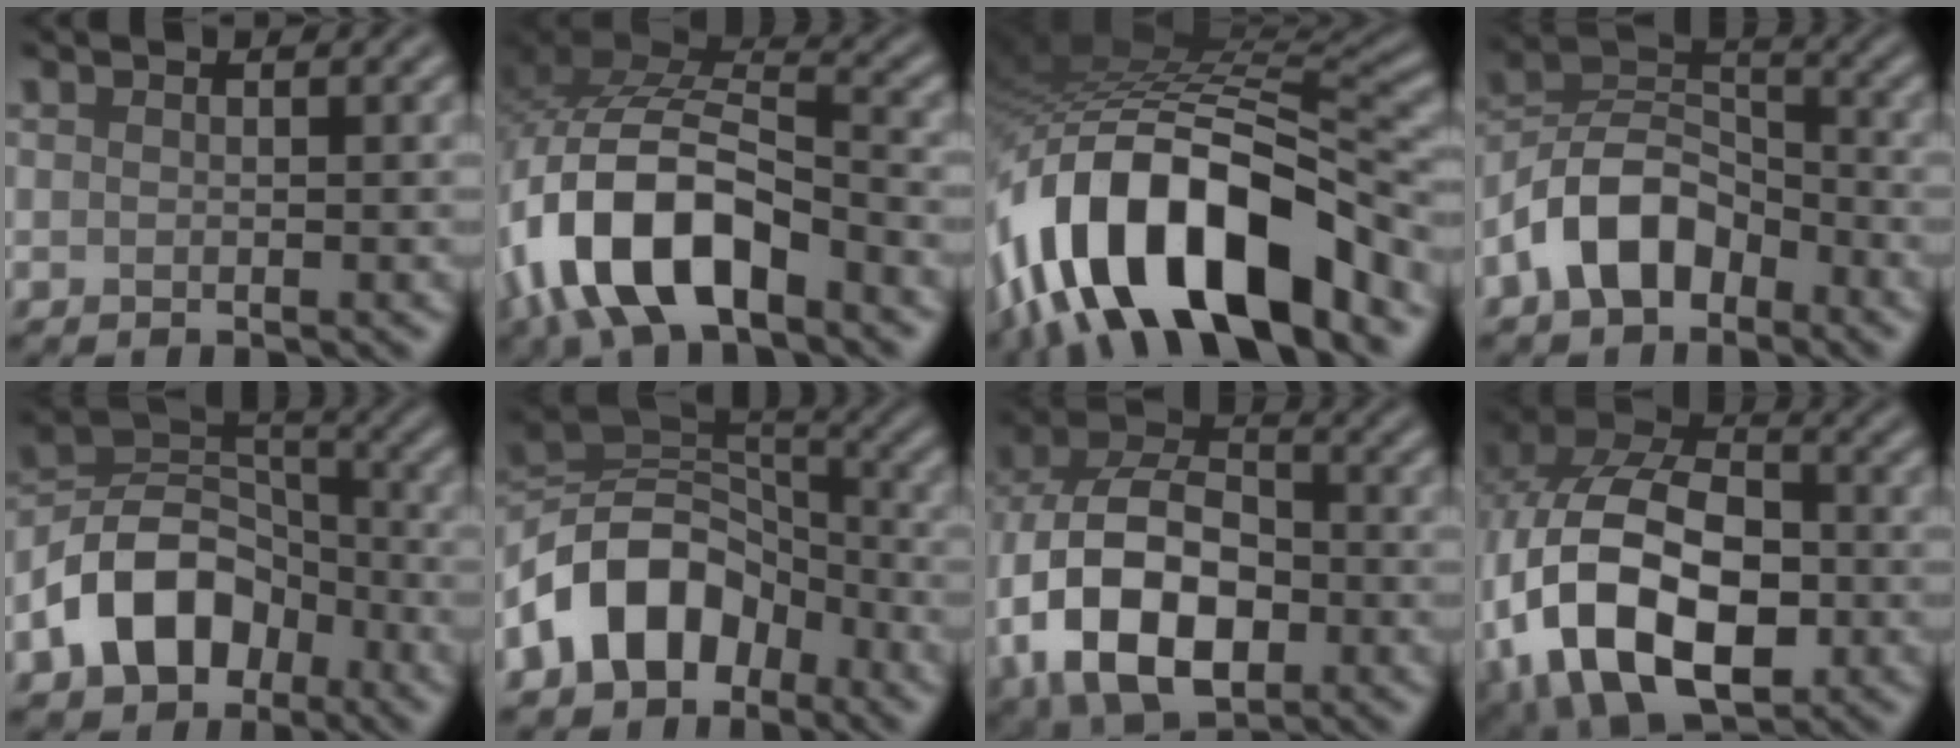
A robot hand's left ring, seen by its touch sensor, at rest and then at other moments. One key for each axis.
{"total": 12.2, "fx": -5.2, "fy": 6.1, "fz": 9.2, "tx": -0.188, "ty": -0.001, "tz": -0.096}
{"total": 15.6, "fx": -8.5, "fy": 6.8, "fz": 11.1, "tx": -0.189, "ty": 0.000, "tz": -0.151}
{"total": 6.9, "fx": -3.8, "fy": 4.2, "fz": 3.9, "tx": -0.068, "ty": 0.008, "tz": -0.084}
{"total": 8.7, "fx": -4.2, "fy": 6.0, "fz": 4.6, "tx": -0.075, "ty": 0.005, "tz": -0.095}
{"total": 9.0, "fx": -4.6, "fy": 6.1, "fz": 4.7, "tx": -0.069, "ty": 0.010, "tz": -0.103}
{"total": 12.3, "fx": -3.8, "fy": 7.6, "fz": 8.8, "tx": -0.176, "ty": -0.012, "tz": -0.080}
{"total": 16.2, "fx": -4.0, "fy": 10.5, "fz": 11.6, "tx": -0.235, "ty": -0.016, "tz": -0.069}